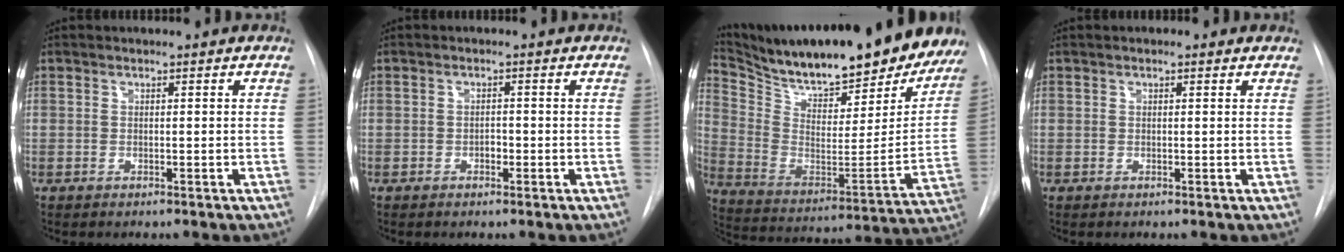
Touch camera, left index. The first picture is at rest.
{"total": 1.2, "force": [-0.5, 0.7, 0.7], "torque": [-0.010, 0.004, -0.009]}
{"total": 31.3, "force": [26.6, 7.4, 14.8], "torque": [-0.255, -0.056, 0.374]}
{"total": 1.0, "force": [0.6, 0.4, 0.6], "torque": [-0.013, 0.004, 0.005]}